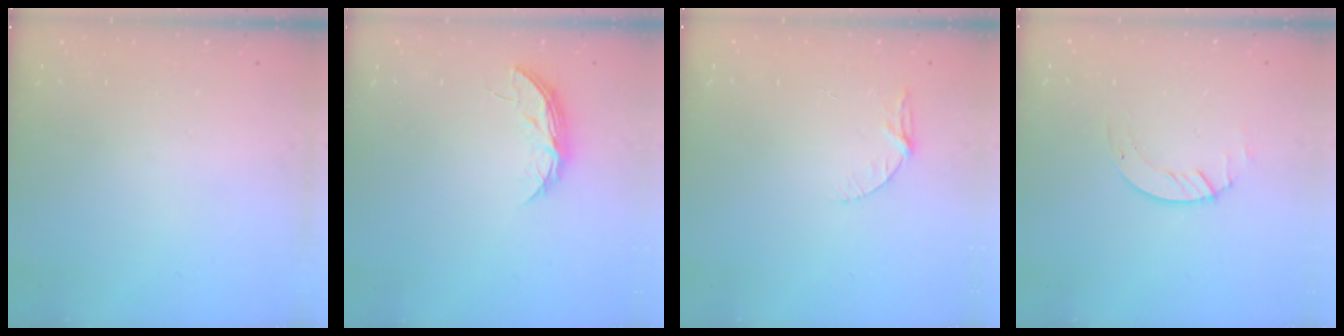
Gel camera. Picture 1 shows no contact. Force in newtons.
{"total": 5.5, "press": 5.5, "slide": 0.5}
{"total": 5.2, "press": 5.1, "slide": 0.6}
{"total": 2.0, "press": 2.0, "slide": 0.2}